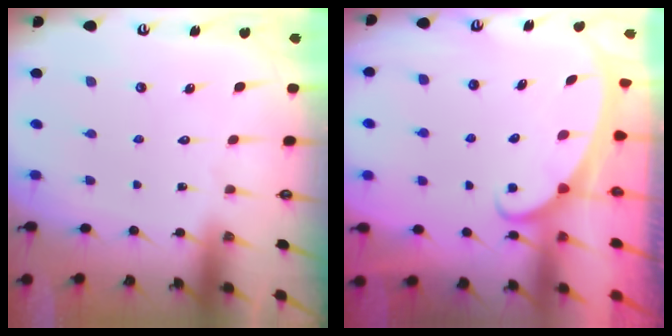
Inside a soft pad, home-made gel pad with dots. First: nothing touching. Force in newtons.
{"total": 2.2, "press": 2.2, "slide": 0.4}